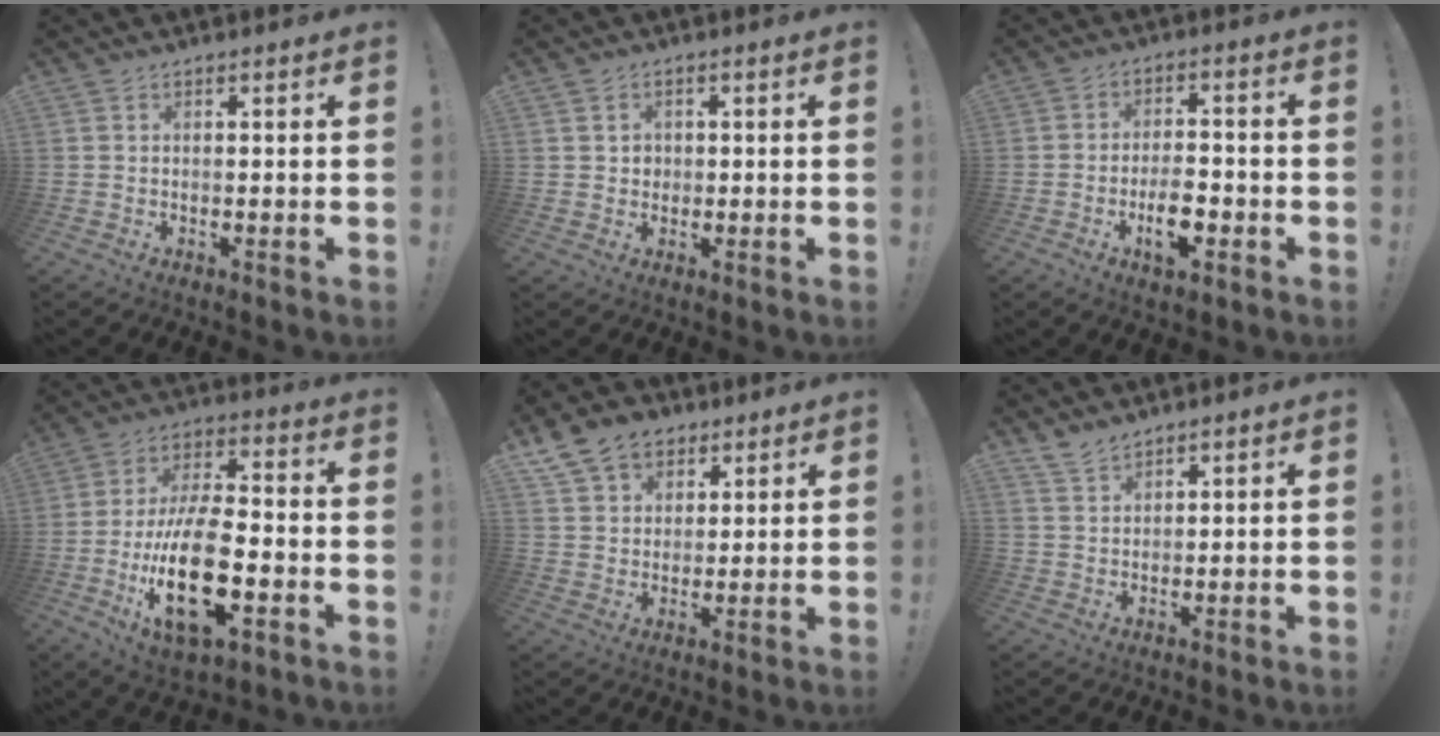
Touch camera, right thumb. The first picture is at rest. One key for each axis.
{"total": 2.7, "fx": 0.8, "fy": 2.5, "fz": 0.6, "tx": -0.008, "ty": -0.002, "tz": 0.013}
{"total": 8.2, "fx": -3.4, "fy": 4.4, "fz": 6.0, "tx": -0.092, "ty": 0.011, "tz": -0.060}
{"total": 21.6, "fx": -6.4, "fy": 9.5, "fz": 18.4, "tx": -0.348, "ty": 0.022, "tz": -0.104}
{"total": 11.5, "fx": 6.7, "fy": 8.4, "fz": 3.8, "tx": -0.059, "ty": -0.038, "tz": 0.133}
{"total": 4.9, "fx": 4.3, "fy": 1.9, "fz": 1.4, "tx": -0.024, "ty": -0.027, "tz": 0.081}